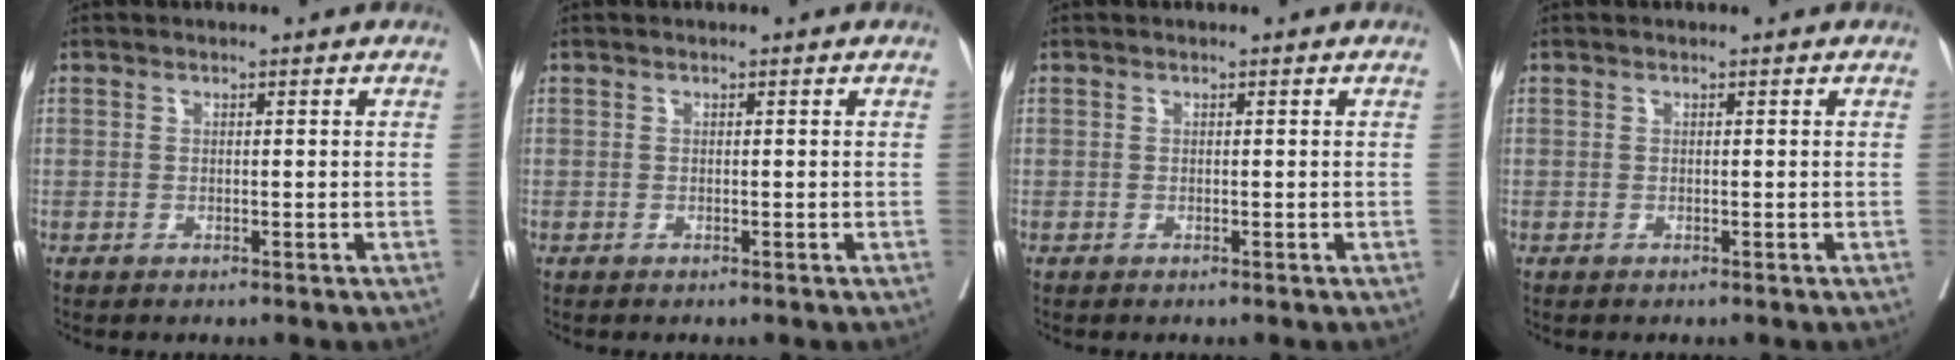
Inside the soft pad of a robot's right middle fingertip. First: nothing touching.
{"total": 0.0}
{"total": 0.0}
{"total": 0.0}